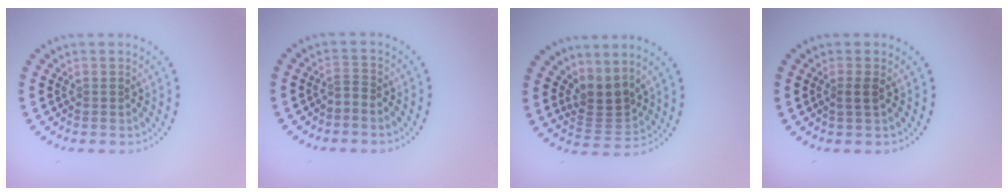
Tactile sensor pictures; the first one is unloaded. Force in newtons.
{"total": 0.6, "press": 0.1, "slide": 0.6}
{"total": 2.8, "press": 2.0, "slide": 2.0}
{"total": 1.3, "press": 0.9, "slide": 0.9}